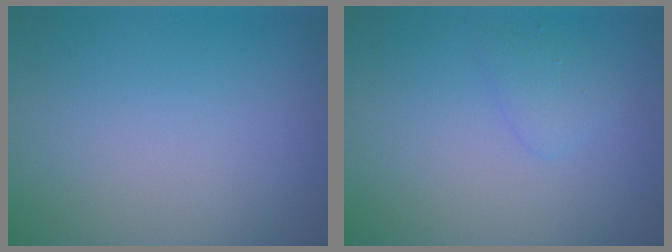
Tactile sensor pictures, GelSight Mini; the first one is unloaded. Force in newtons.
{"total": 1.3, "press": 1.3, "slide": 0.1}